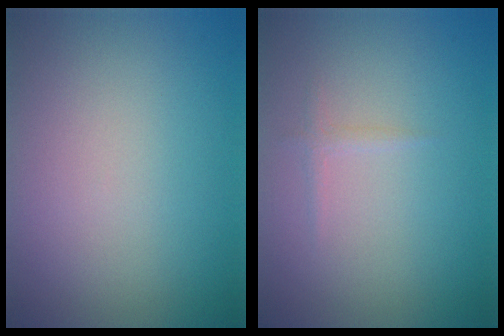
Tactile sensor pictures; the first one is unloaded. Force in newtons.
{"total": 0.7, "press": 0.7, "slide": 0.1}